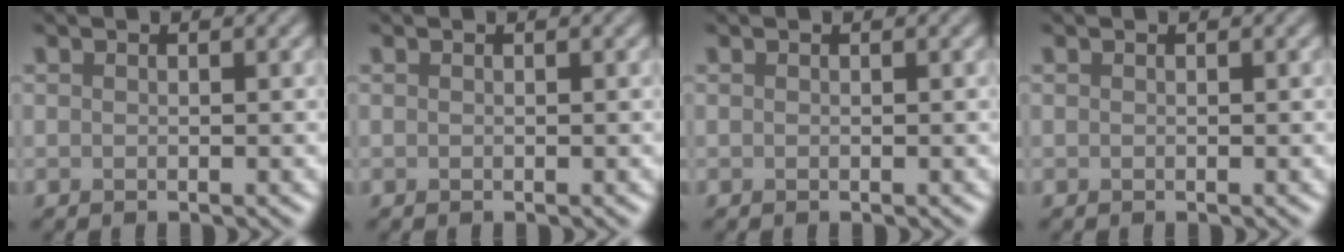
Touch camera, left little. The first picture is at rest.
{"total": 0.0}
{"total": 0.0}
{"total": 0.0}